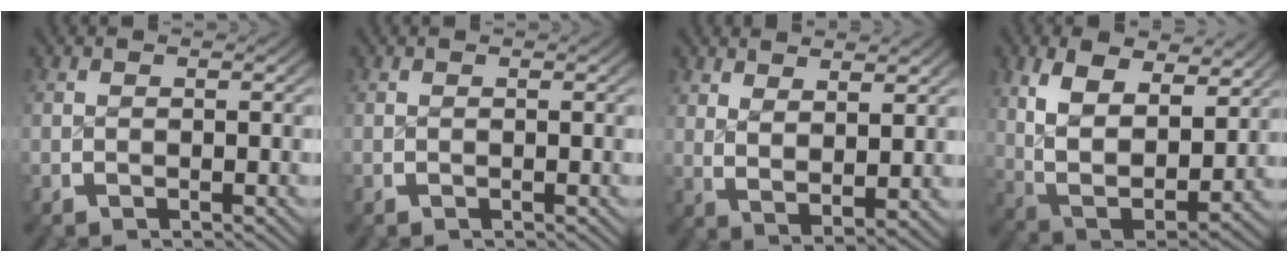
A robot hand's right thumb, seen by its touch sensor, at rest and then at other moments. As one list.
[{"total": 0.0}, {"total": 4.1, "force": [1.6, 2.1, 3.1], "torque": [-0.062, -0.019, 0.044]}, {"total": 10.9, "force": [0.7, 7.5, 7.8], "torque": [-0.190, -0.059, 0.036]}]